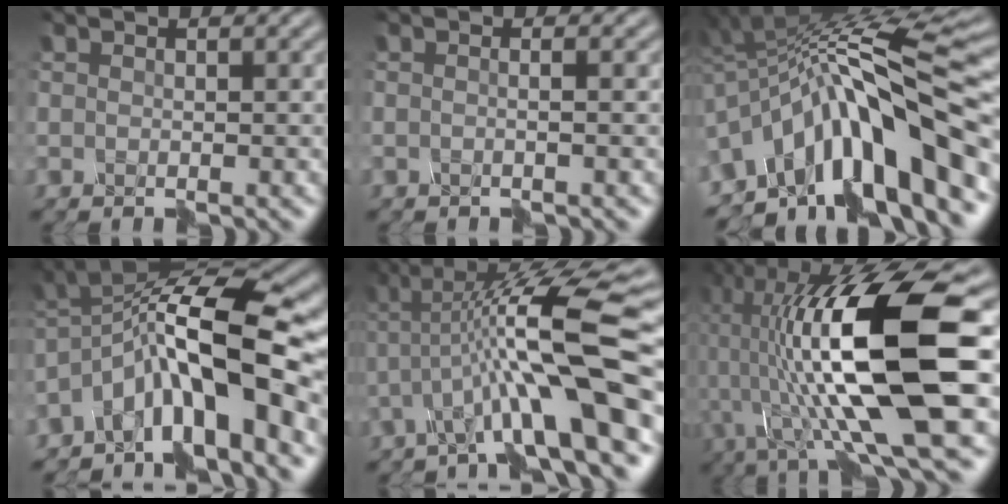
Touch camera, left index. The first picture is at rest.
{"total": 1.1, "force": [0.1, 0.6, 0.9], "torque": [0.011, 0.010, -0.013]}
{"total": 12.3, "force": [-4.9, 3.5, 10.7], "torque": [-0.164, 0.026, -0.084]}
{"total": 9.7, "force": [-3.6, 2.4, 8.6], "torque": [-0.139, 0.029, -0.073]}
{"total": 12.3, "force": [-1.6, 2.2, 12.0], "torque": [-0.192, 0.037, -0.031]}
{"total": 15.1, "force": [1.1, 4.0, 14.5], "torque": [-0.273, 0.025, 0.014]}